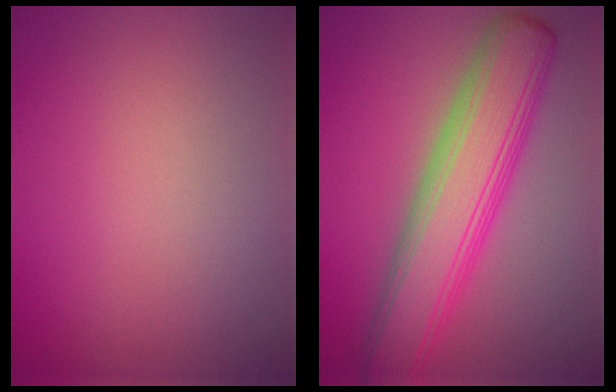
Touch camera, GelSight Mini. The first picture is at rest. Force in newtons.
{"total": 8.0, "press": 8.0, "slide": 0.2}